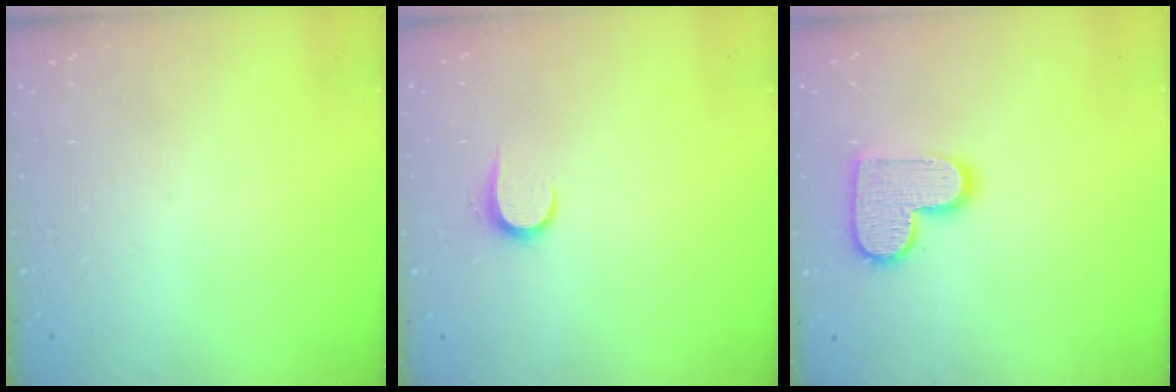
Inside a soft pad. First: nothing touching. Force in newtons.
{"total": 6.2, "press": 6.1, "slide": 0.6}
{"total": 13.0, "press": 12.9, "slide": 0.9}